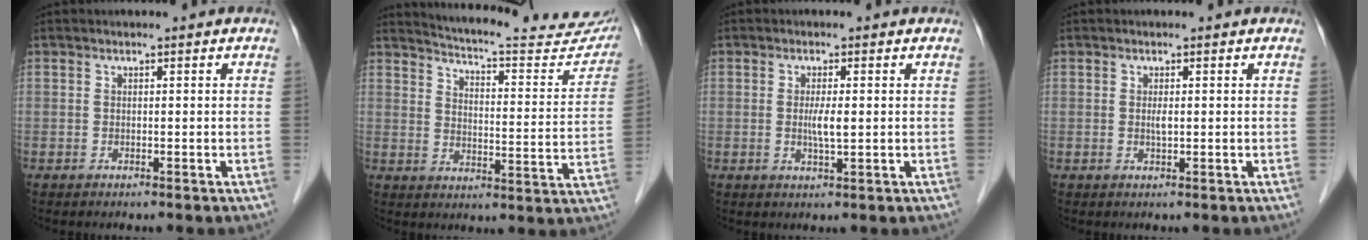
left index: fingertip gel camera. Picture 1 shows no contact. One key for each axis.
{"total": 22.3, "fx": 21.1, "fy": 2.9, "fz": 6.7, "tx": -0.093, "ty": -0.068, "tz": 0.256}
{"total": 2.8, "fx": -0.1, "fy": 0.3, "fz": 2.7, "tx": -0.057, "ty": -0.007, "tz": -0.001}
{"total": 1.0, "fx": 0.0, "fy": 0.2, "fz": 1.0, "tx": -0.021, "ty": -0.004, "tz": 0.000}